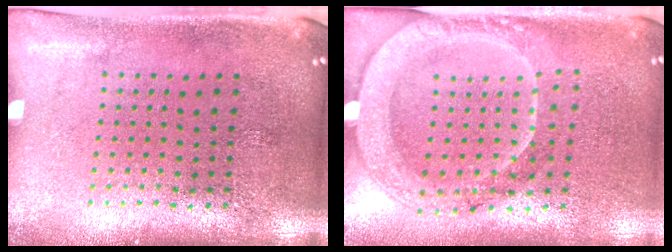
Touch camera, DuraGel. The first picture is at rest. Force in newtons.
{"total": 1.9, "press": 1.8, "slide": 0.6}